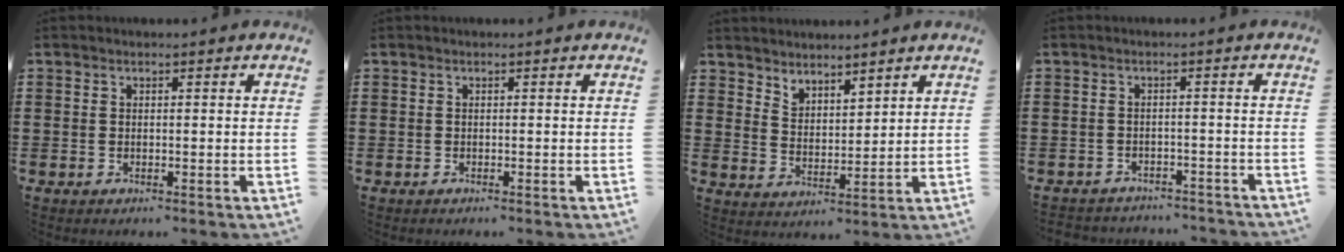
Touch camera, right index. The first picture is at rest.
{"total": 0.0}
{"total": 3.7, "force": [3.7, 0.3, -0.6], "torque": [0.001, -0.012, 0.073]}
{"total": 2.1, "force": [-2.1, 0.1, -0.2], "torque": [-0.005, -0.001, -0.045]}